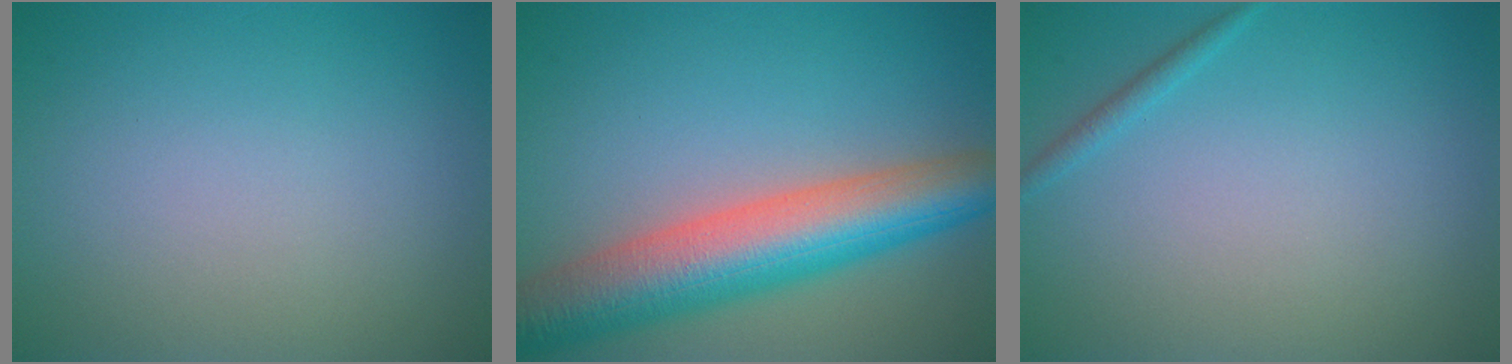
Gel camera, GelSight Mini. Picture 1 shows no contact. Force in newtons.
{"total": 9.5, "press": 9.5, "slide": 0.5}
{"total": 0.9, "press": 0.9, "slide": 0.1}